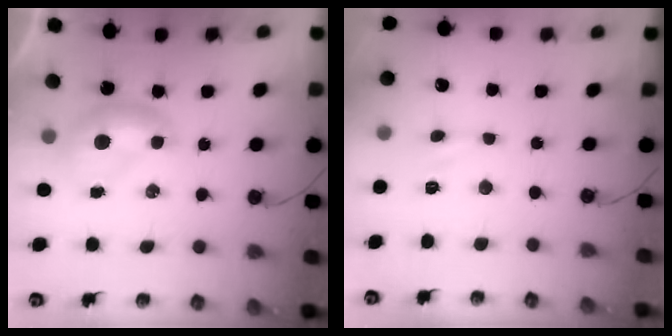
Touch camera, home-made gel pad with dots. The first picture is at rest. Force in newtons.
{"total": 0.9, "press": 0.8, "slide": 0.4}